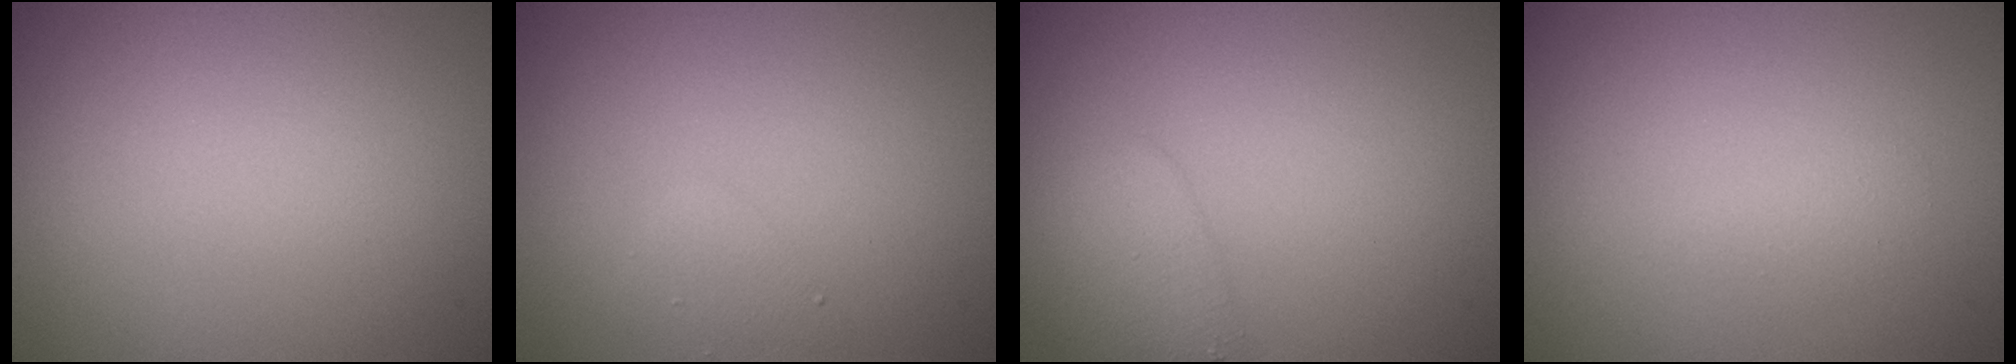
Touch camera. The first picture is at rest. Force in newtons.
{"total": 1.0, "press": 1.0, "slide": 0.1}
{"total": 2.4, "press": 2.4, "slide": 0.1}
{"total": 1.0, "press": 1.0, "slide": 0.0}